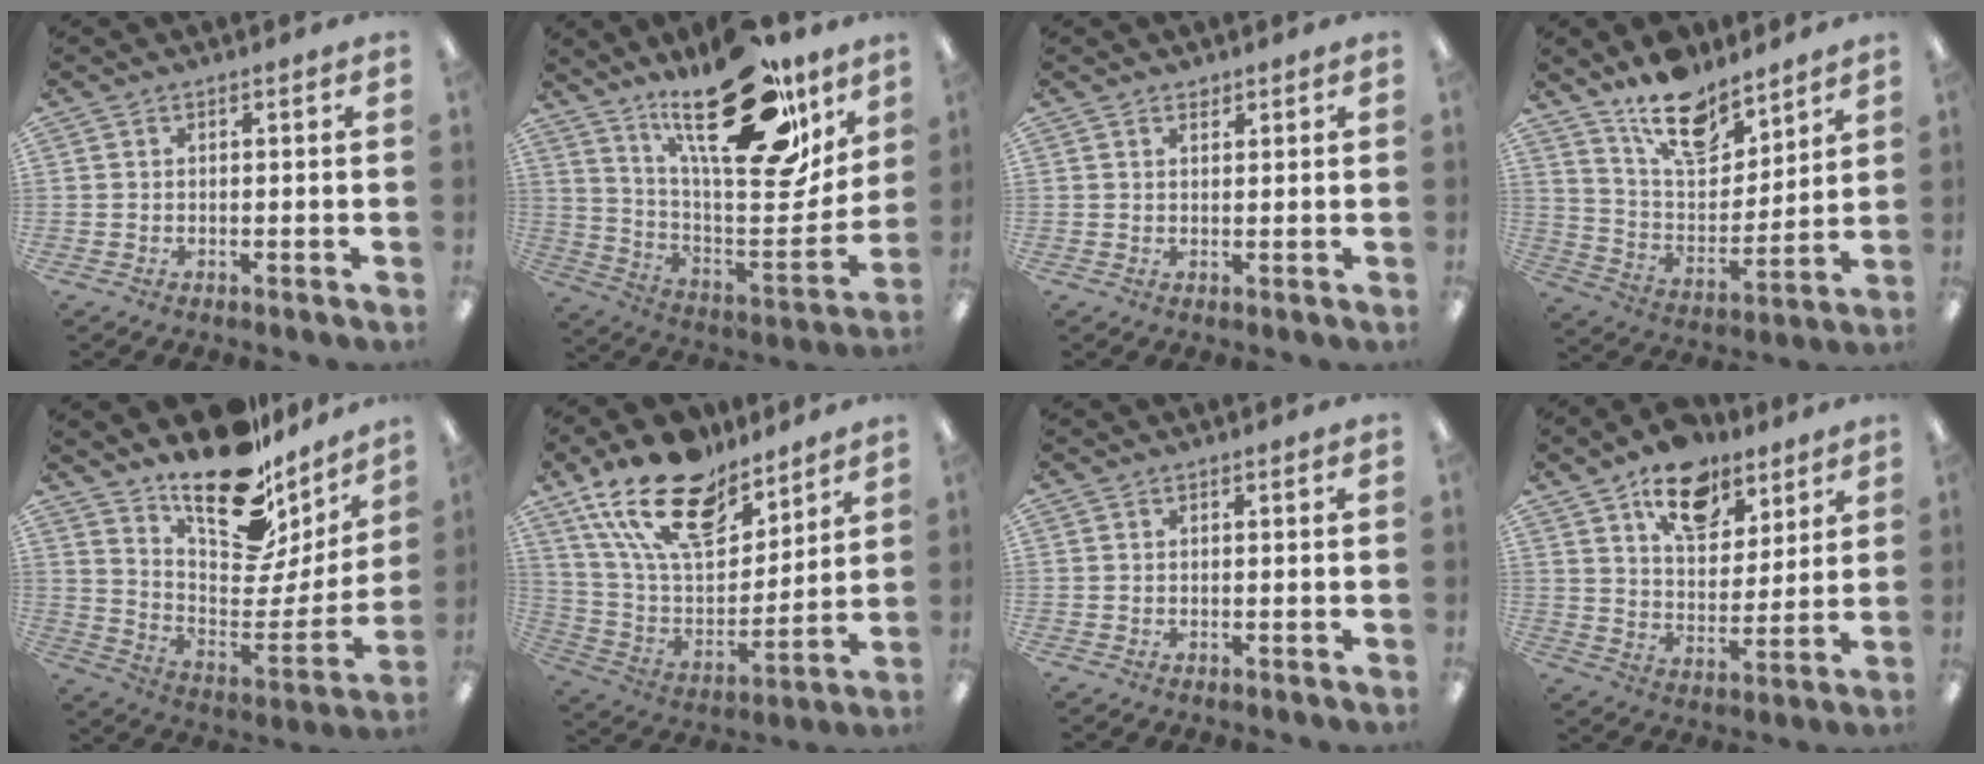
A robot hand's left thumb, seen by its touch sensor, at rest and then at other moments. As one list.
[{"total": 30.3, "force": [19.8, 11.4, 19.9], "torque": [-0.273, -0.125, 0.331]}, {"total": 1.6, "force": [1.3, 0.7, 0.4], "torque": [0.001, -0.003, 0.023]}, {"total": 17.6, "force": [13.4, 8.0, 8.1], "torque": [-0.151, -0.085, 0.241]}, {"total": 22.0, "force": [17.5, 8.4, 10.3], "torque": [-0.139, -0.140, 0.299]}, {"total": 22.5, "force": [15.0, 11.3, 12.4], "torque": [-0.231, -0.081, 0.273]}, {"total": 0.0}, {"total": 15.3, "force": [10.2, 8.4, 7.7], "torque": [-0.108, -0.050, 0.180]}]